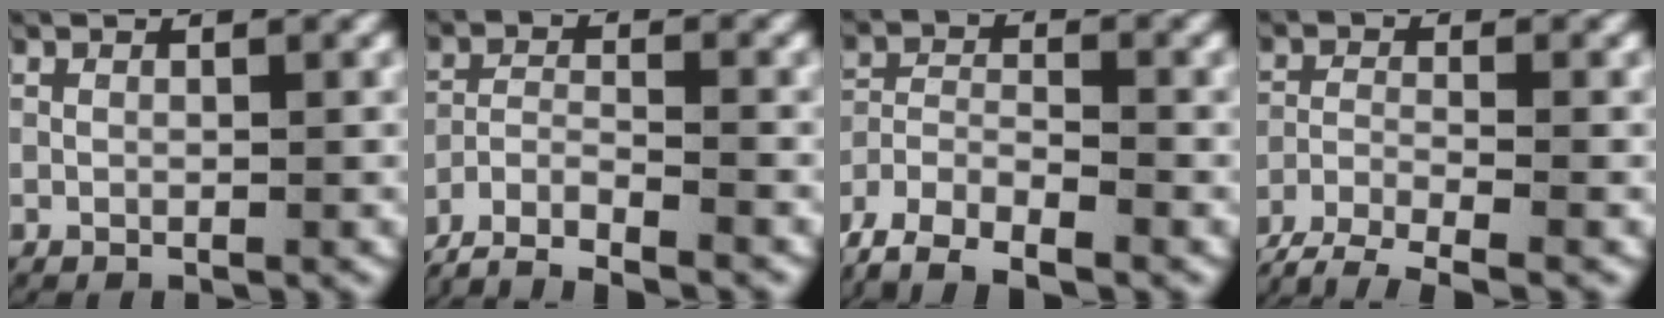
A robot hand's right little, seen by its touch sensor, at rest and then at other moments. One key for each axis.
{"total": 9.5, "fx": -8.5, "fy": 3.7, "fz": 2.3, "tx": -0.040, "ty": -0.023, "tz": -0.138}
{"total": 7.8, "fx": -5.3, "fy": 4.9, "fz": 2.9, "tx": -0.067, "ty": -0.022, "tz": -0.087}
{"total": 4.5, "fx": -3.4, "fy": 1.7, "fz": 2.3, "tx": -0.043, "ty": -0.009, "tz": -0.053}